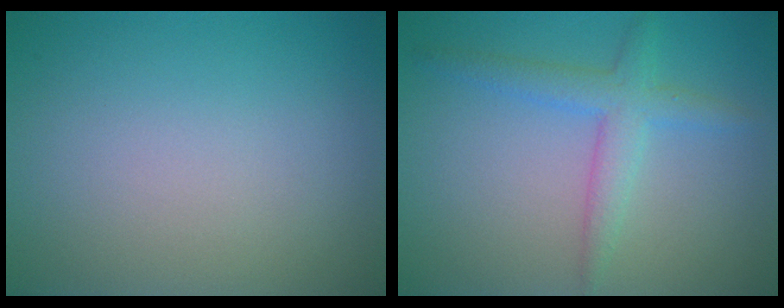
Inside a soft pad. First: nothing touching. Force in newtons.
{"total": 3.0, "press": 3.0, "slide": 0.2}